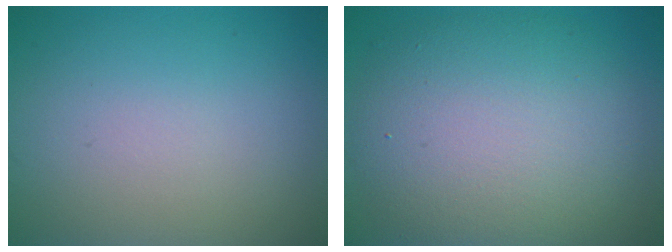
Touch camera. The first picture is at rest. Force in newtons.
{"total": 9.9, "press": 9.9, "slide": 0.7}